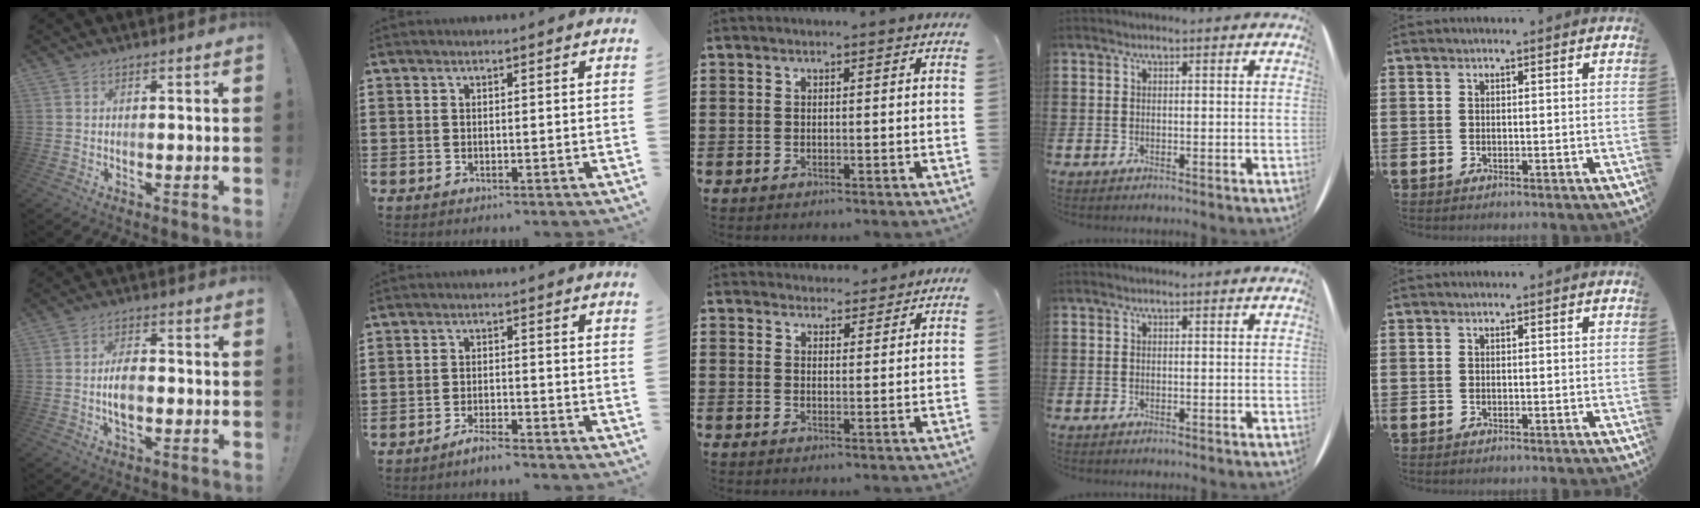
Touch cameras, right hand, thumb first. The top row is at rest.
{"thumb": {"total": 6.1, "force": [-1.1, 3.4, 5.0], "torque": [-0.096, 0.002, -0.026]}, "index": {"total": 4.3, "force": [-4.1, -0.1, 1.2], "torque": [-0.031, -0.002, -0.082]}, "middle": {"total": 3.3, "force": [3.3, 0.6, -0.3], "torque": [0.006, -0.010, 0.062]}}